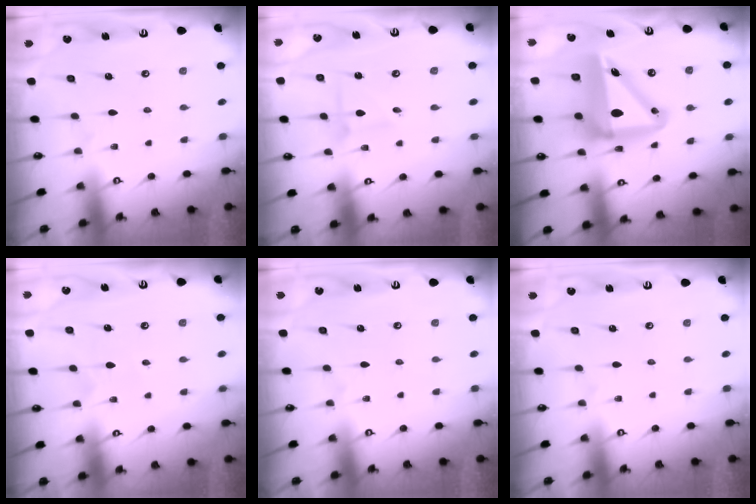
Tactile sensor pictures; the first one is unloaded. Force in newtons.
{"total": 2.3, "press": 2.3, "slide": 0.2}
{"total": 14.3, "press": 13.7, "slide": 4.0}
{"total": 4.4, "press": 4.4, "slide": 0.3}
{"total": 0.0}
{"total": 0.0}